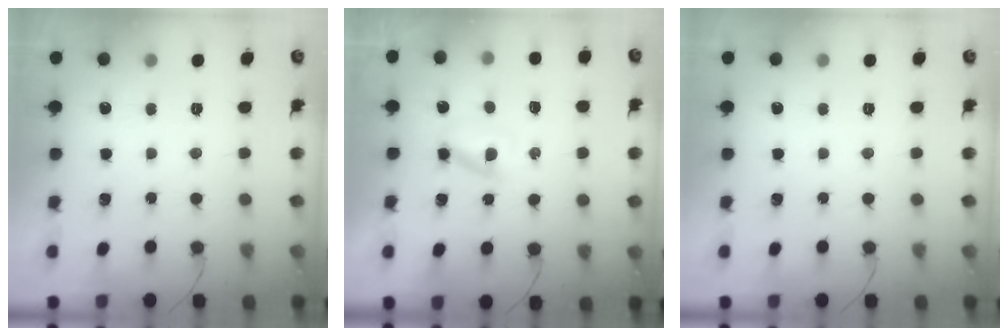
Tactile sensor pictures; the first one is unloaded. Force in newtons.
{"total": 2.5, "press": 2.2, "slide": 1.2}
{"total": 0.0}